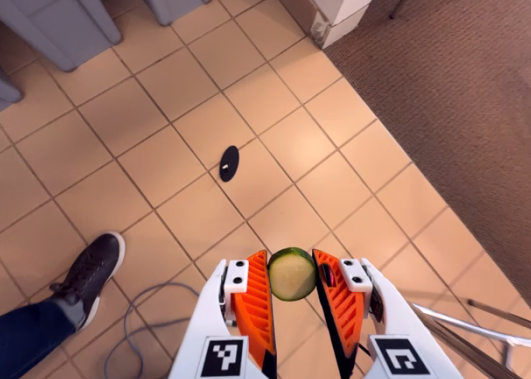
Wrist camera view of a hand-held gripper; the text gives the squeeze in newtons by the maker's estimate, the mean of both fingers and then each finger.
{"total": 6.7, "left": 6.2, "right": 7.2}